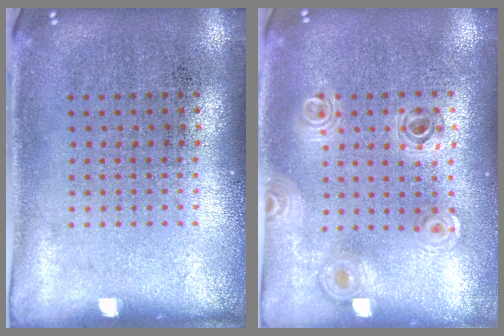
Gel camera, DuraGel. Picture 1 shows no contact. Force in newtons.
{"total": 0.9, "press": 0.9, "slide": 0.1}